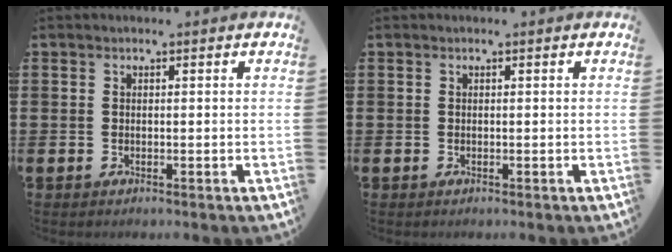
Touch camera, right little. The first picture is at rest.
{"total": 0.0}